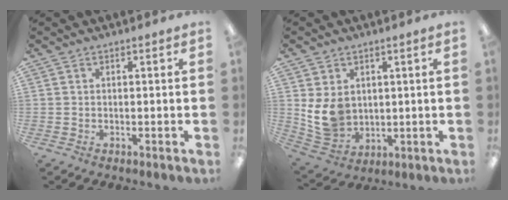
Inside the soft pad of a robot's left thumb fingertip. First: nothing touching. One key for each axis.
{"total": 9.4, "fx": 1.8, "fy": 7.7, "fz": 5.0, "tx": -0.120, "ty": -0.006, "tz": 0.038}